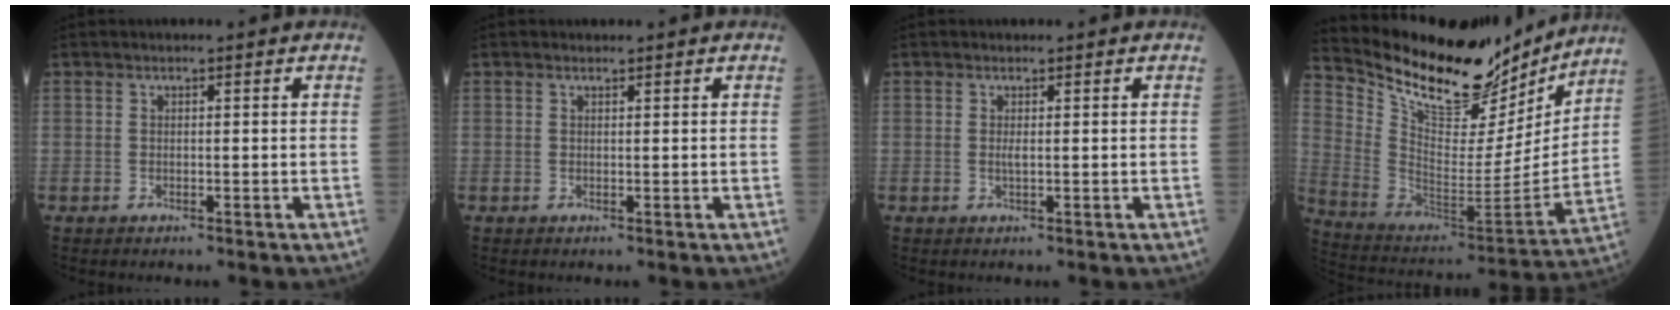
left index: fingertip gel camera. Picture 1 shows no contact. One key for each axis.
{"total": 0.0}
{"total": 0.6, "fx": -0.1, "fy": 0.1, "fz": 0.5, "tx": -0.017, "ty": -0.007, "tz": -0.001}
{"total": 23.1, "fx": 20.3, "fy": 6.1, "fz": 9.1, "tx": -0.168, "ty": -0.040, "tz": 0.326}